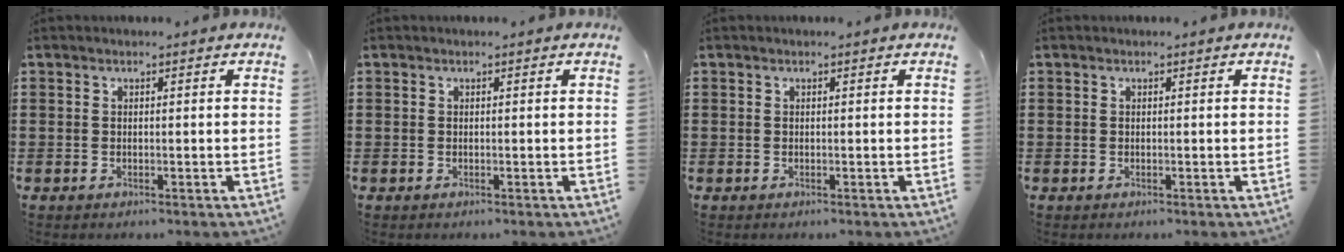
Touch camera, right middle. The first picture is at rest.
{"total": 0.0}
{"total": 0.0}
{"total": 0.0}